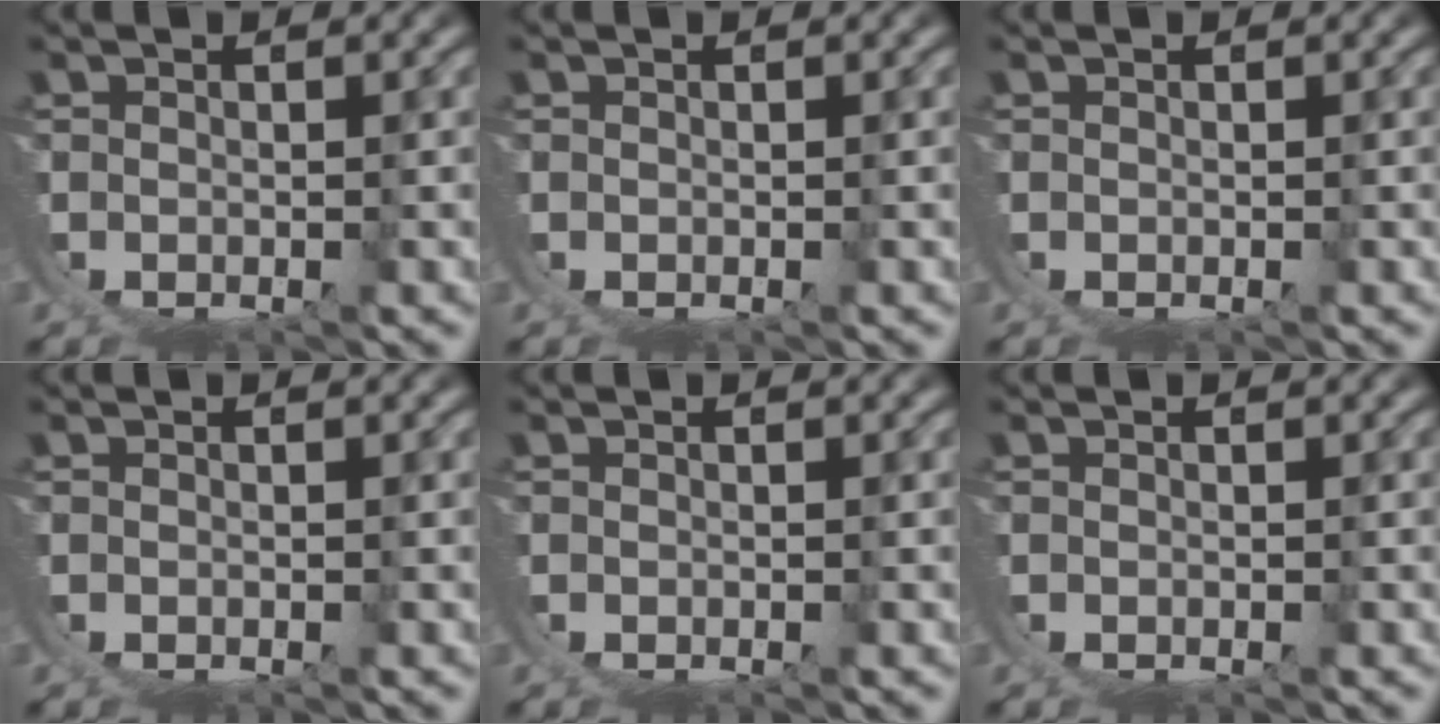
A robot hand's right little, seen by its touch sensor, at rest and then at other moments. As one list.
[{"total": 0.0}, {"total": 0.0}, {"total": 0.0}, {"total": 0.0}, {"total": 0.0}]